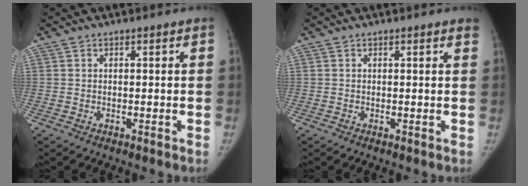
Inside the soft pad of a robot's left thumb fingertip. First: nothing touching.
{"total": 1.2, "force": [1.0, 0.1, 0.6], "torque": [-0.002, 0.001, 0.006]}